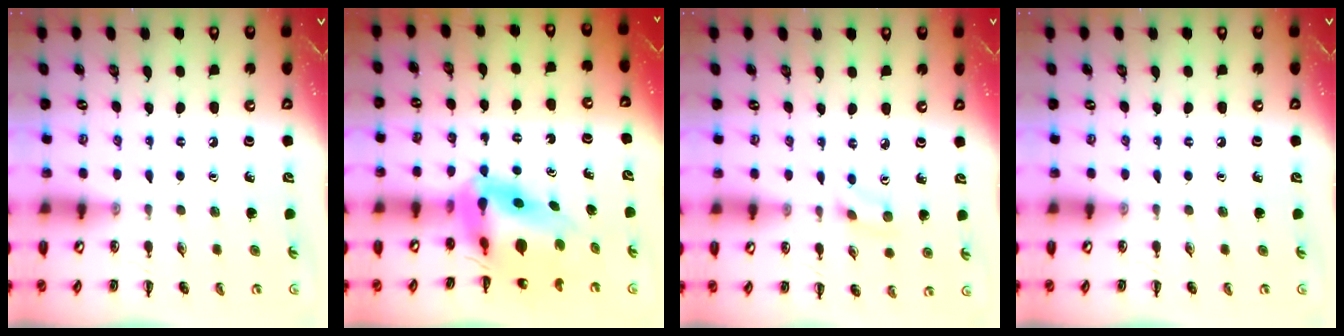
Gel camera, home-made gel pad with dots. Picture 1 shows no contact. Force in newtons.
{"total": 8.6, "press": 8.2, "slide": 2.6}
{"total": 2.7, "press": 2.5, "slide": 1.0}
{"total": 0.0}